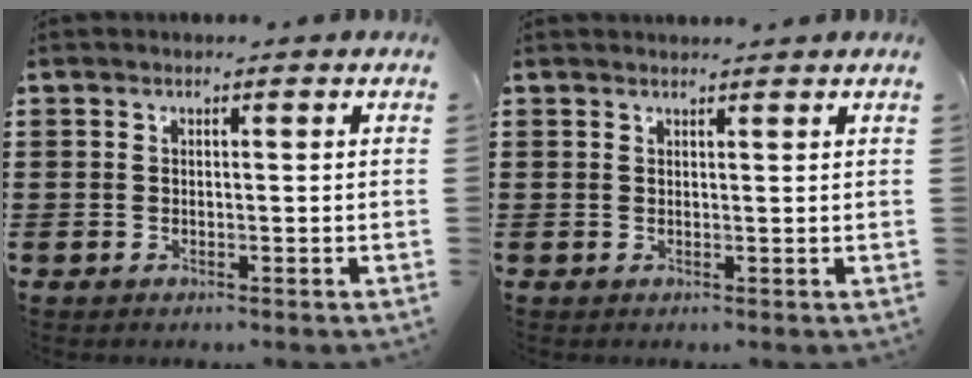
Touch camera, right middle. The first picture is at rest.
{"total": 1.0, "force": [1.0, -0.2, 0.1], "torque": [-0.003, -0.002, 0.020]}